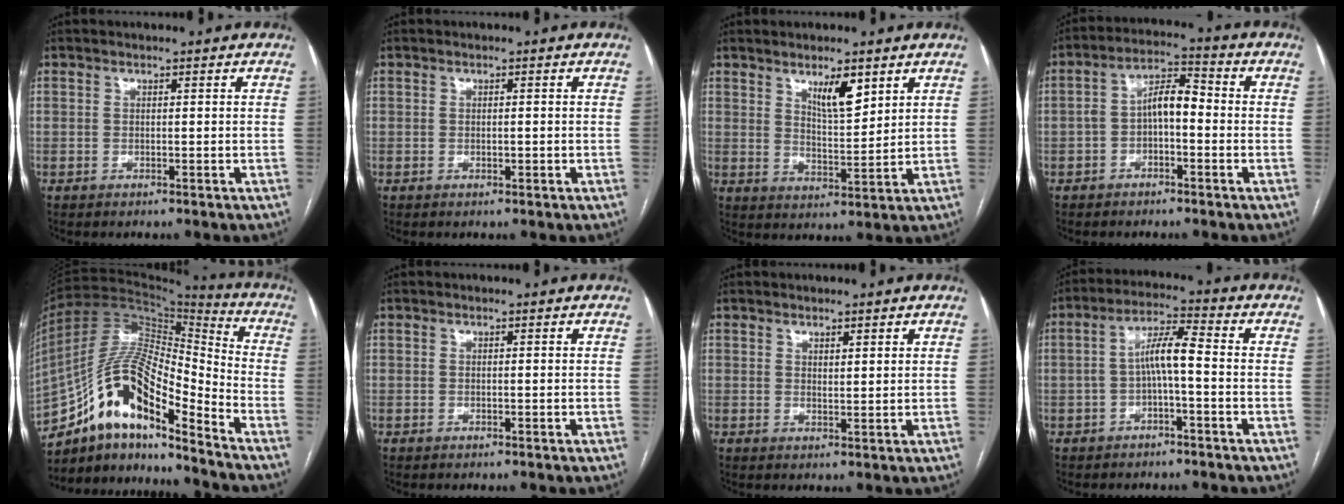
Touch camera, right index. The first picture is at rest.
{"total": 0.8, "force": [-0.2, 0.2, 0.7], "torque": [-0.013, -0.001, -0.001]}
{"total": 6.0, "force": [3.7, 1.6, 4.5], "torque": [-0.080, -0.007, 0.068]}
{"total": 6.5, "force": [-1.1, 2.7, 5.8], "torque": [-0.105, 0.034, -0.020]}
{"total": 16.9, "force": [-11.2, 4.0, 12.0], "torque": [-0.219, 0.035, -0.194]}
{"total": 0.0}
{"total": 1.6, "force": [1.2, 0.4, 1.0], "torque": [-0.020, -0.007, 0.023]}
{"total": 6.1, "force": [-1.0, 1.0, 5.9], "torque": [-0.109, 0.025, -0.019]}